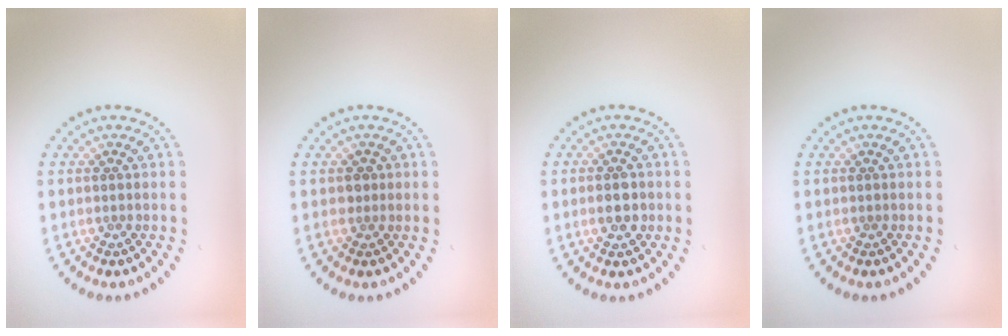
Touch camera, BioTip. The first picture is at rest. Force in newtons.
{"total": 0.9, "press": 0.8, "slide": 0.5}
{"total": 2.6, "press": 2.6, "slide": 0.2}
{"total": 0.0}